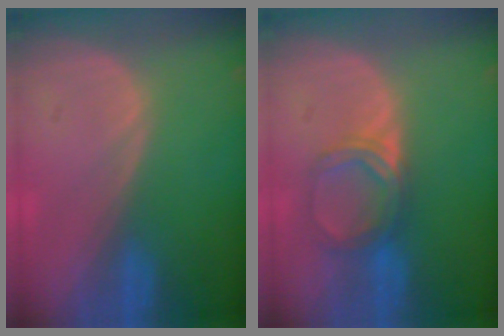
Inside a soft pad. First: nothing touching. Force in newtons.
{"total": 5.0, "press": 4.6, "slide": 1.9}